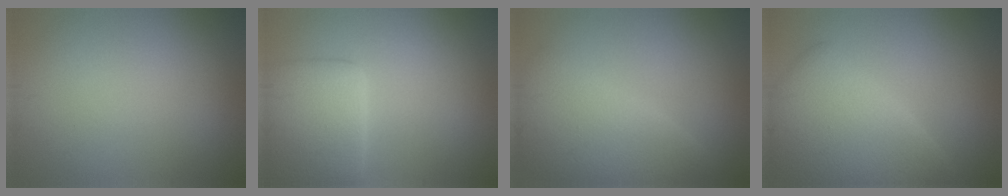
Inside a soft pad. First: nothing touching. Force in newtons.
{"total": 6.0, "press": 6.0, "slide": 0.4}
{"total": 6.8, "press": 6.8, "slide": 0.2}
{"total": 8.3, "press": 8.3, "slide": 0.2}